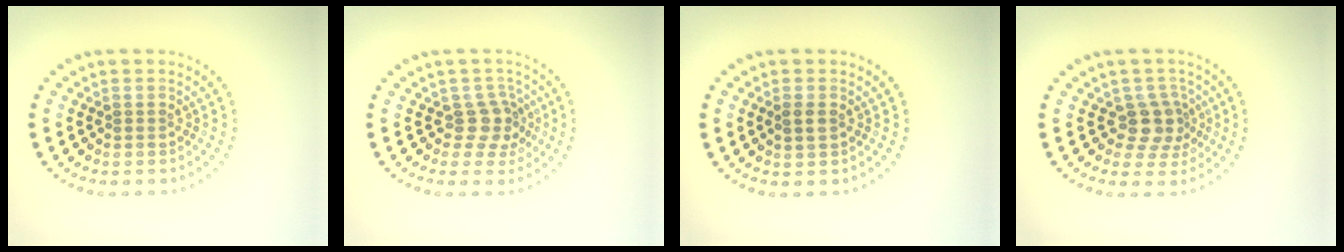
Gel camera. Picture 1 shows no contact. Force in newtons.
{"total": 2.5, "press": 1.9, "slide": 1.7}
{"total": 1.3, "press": 1.3, "slide": 0.0}
{"total": 2.8, "press": 2.3, "slide": 1.7}